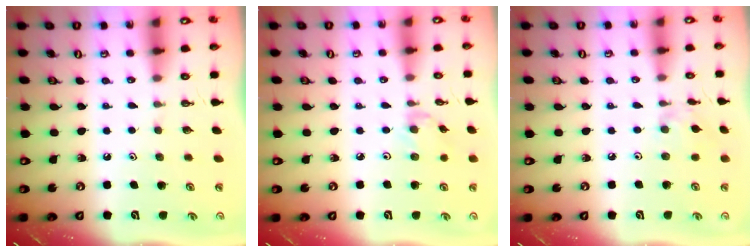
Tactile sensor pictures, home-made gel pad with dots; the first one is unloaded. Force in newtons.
{"total": 2.0, "press": 2.0, "slide": 0.4}
{"total": 2.0, "press": 2.0, "slide": 0.4}